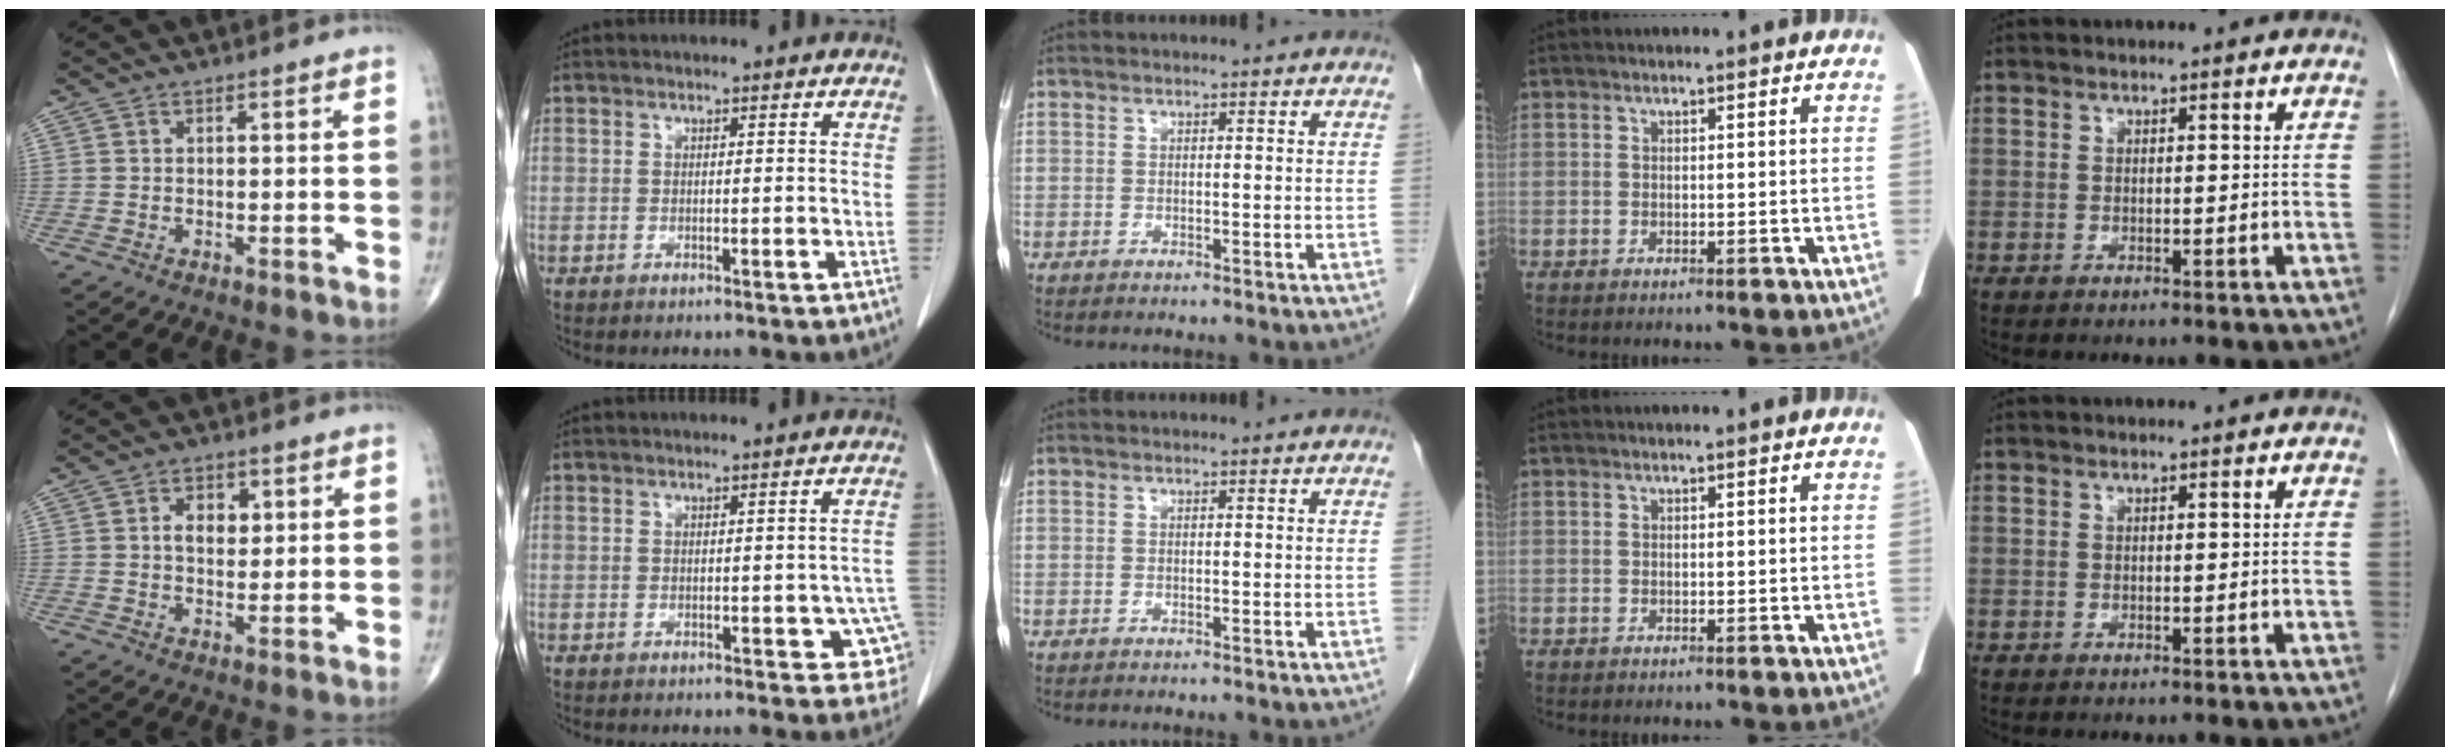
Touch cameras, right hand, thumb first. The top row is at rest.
{"thumb": {"total": 4.7, "force": [1.1, 3.3, 3.2], "torque": [-0.029, -0.002, 0.015]}, "index": {"total": 6.1, "force": [-1.4, 2.7, 5.3], "torque": [-0.039, 0.010, -0.013]}}